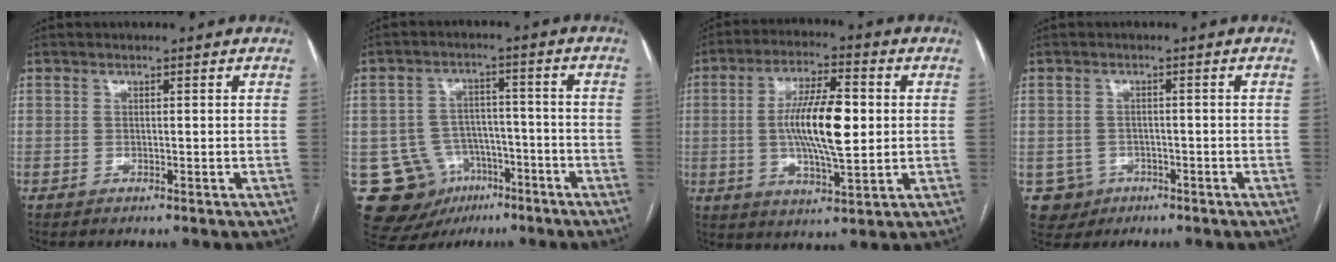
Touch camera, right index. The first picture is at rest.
{"total": 11.3, "force": [-5.8, 9.1, 3.5], "torque": [-0.065, 0.031, -0.078]}
{"total": 12.5, "force": [0.5, 3.0, 12.1], "torque": [-0.223, 0.006, 0.008]}
{"total": 4.2, "force": [-1.7, 3.8, 0.1], "torque": [-0.003, 0.007, -0.021]}